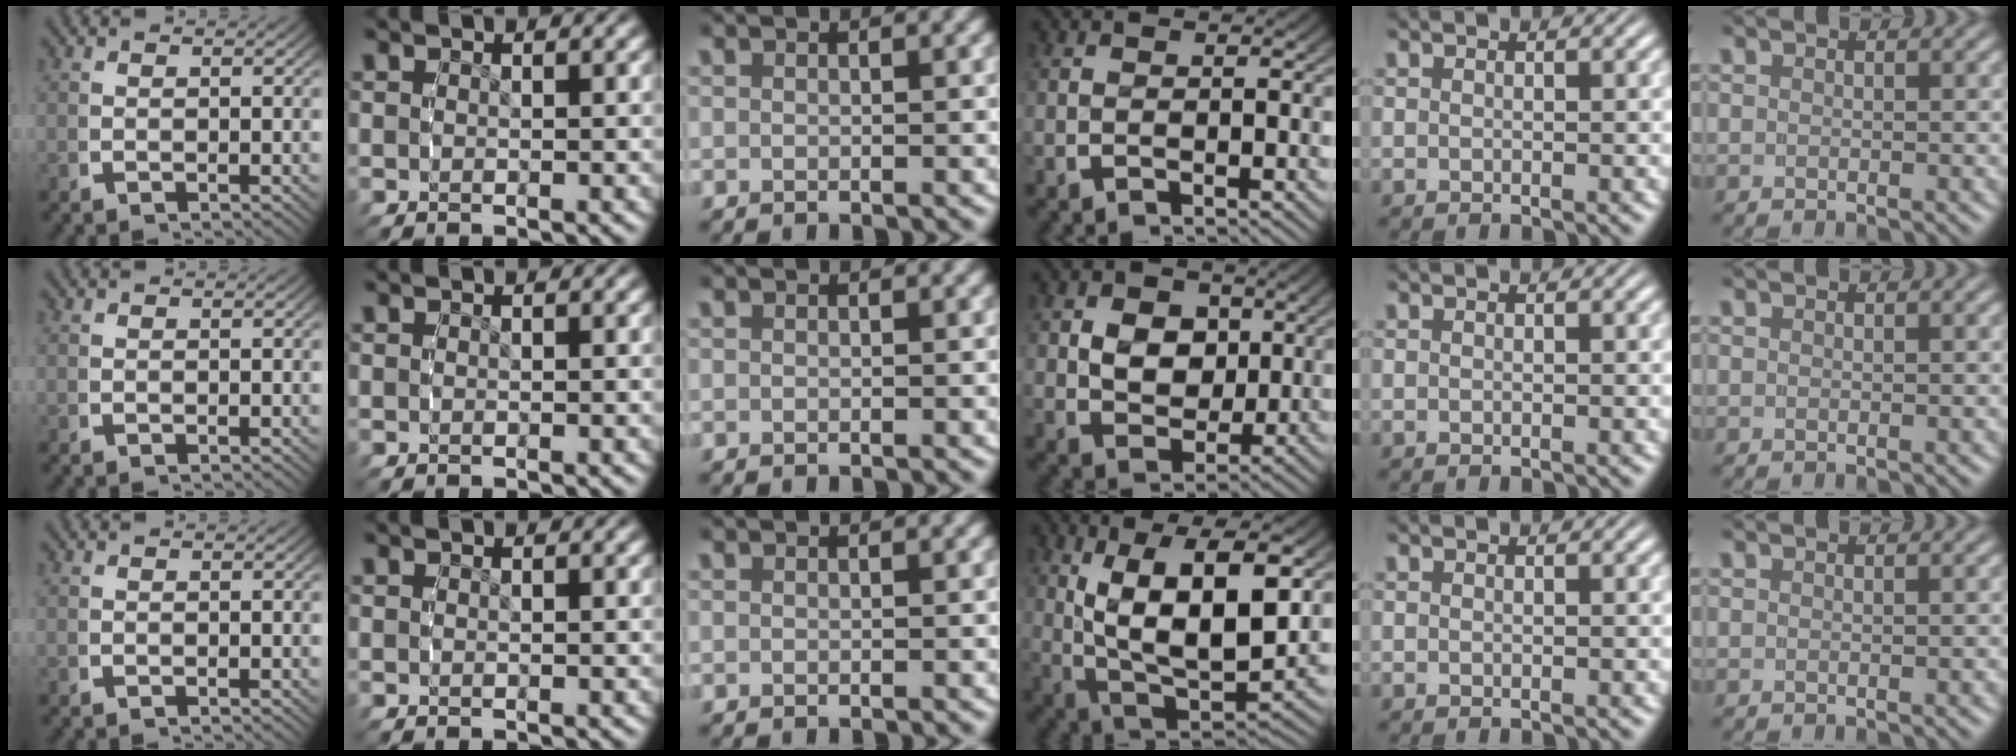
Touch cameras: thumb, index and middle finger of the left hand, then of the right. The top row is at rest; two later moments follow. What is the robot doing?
{"motion": "grasp_and_lifting", "object": "camera"}